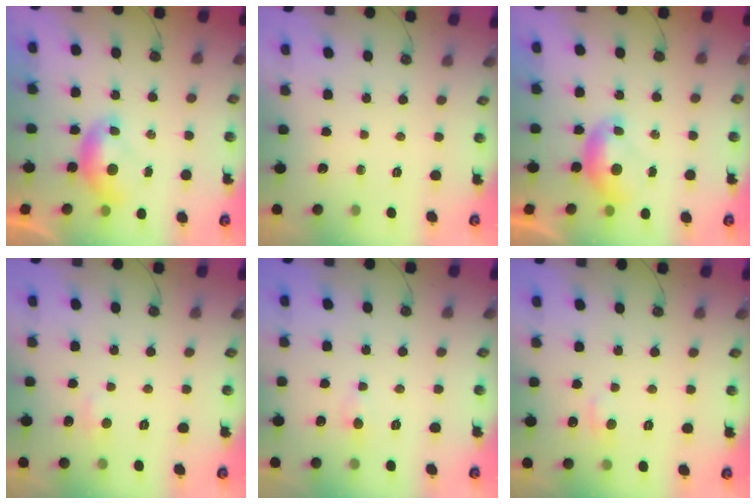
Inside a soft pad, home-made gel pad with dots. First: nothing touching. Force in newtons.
{"total": 0.0}
{"total": 0.0}
{"total": 2.1, "press": 2.0, "slide": 0.6}
{"total": 0.0}
{"total": 0.9, "press": 0.1, "slide": 0.9}